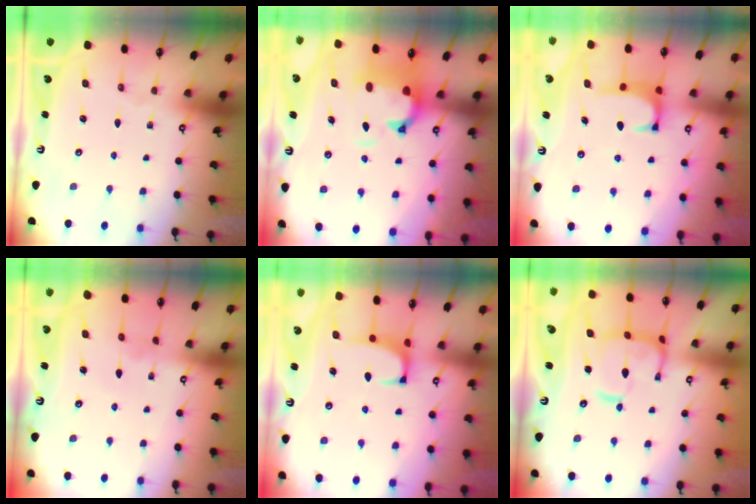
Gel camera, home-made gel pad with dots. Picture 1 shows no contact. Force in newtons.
{"total": 1.6, "press": 0.9, "slide": 1.4}
{"total": 1.5, "press": 1.3, "slide": 0.8}
{"total": 0.0}
{"total": 0.8, "press": 0.4, "slide": 0.7}
{"total": 9.8, "press": 9.7, "slide": 1.3}